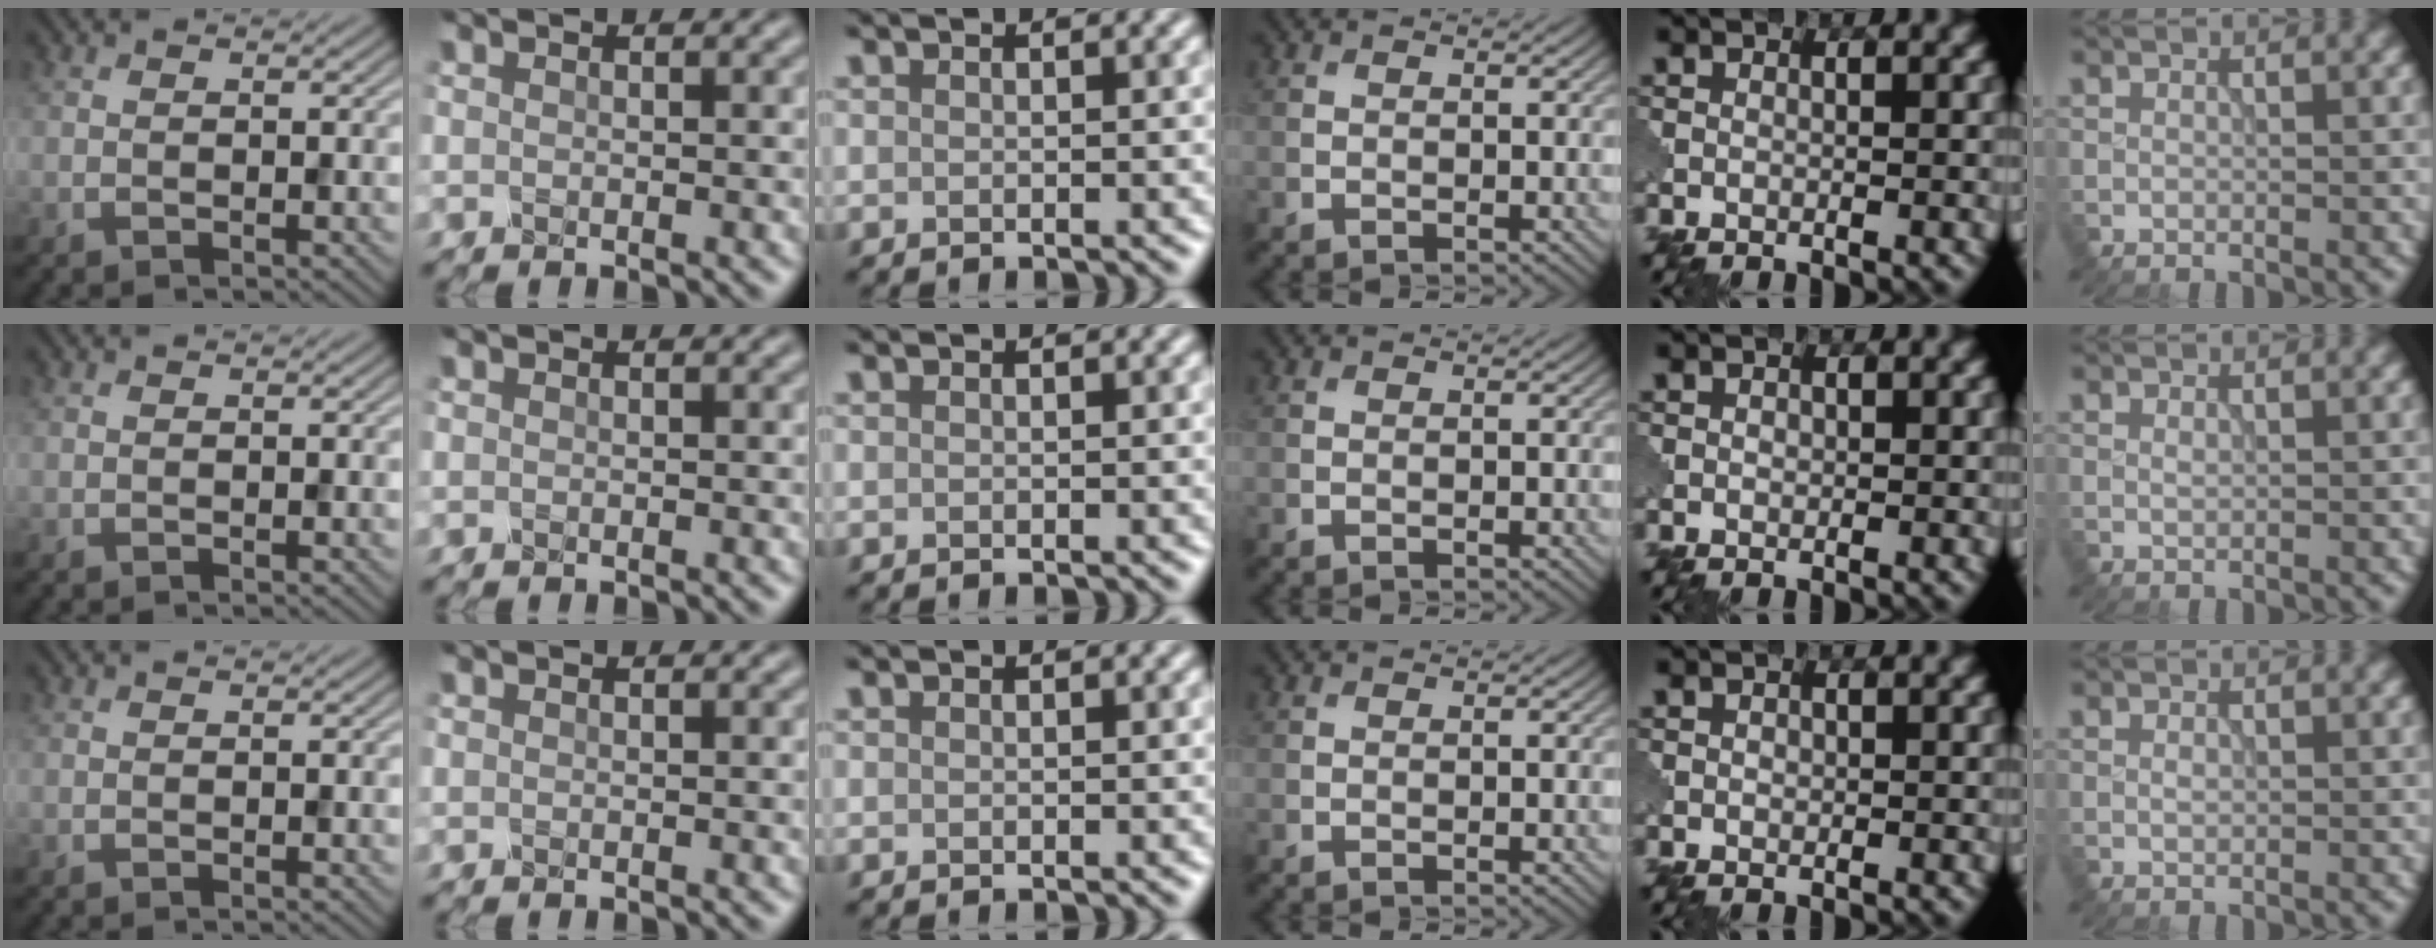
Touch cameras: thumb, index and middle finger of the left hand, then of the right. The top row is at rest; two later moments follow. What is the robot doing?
{"motion": "close", "object": "eyeshadow palette"}